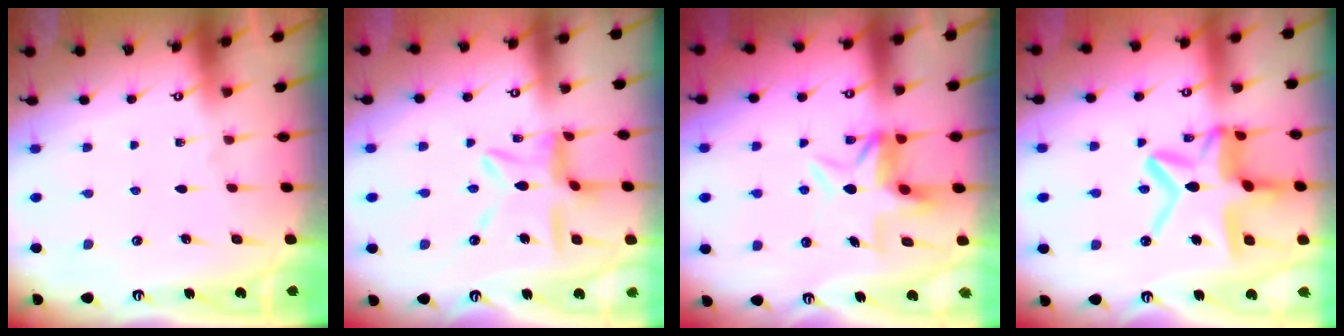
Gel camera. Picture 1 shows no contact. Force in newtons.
{"total": 11.7, "press": 11.7, "slide": 1.1}
{"total": 6.5, "press": 6.5, "slide": 0.6}
{"total": 17.5, "press": 17.5, "slide": 1.7}